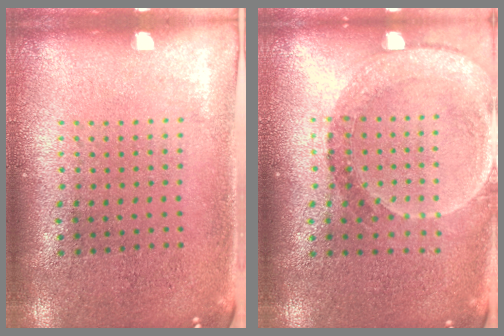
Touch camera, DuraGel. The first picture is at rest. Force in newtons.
{"total": 1.5, "press": 1.4, "slide": 0.5}